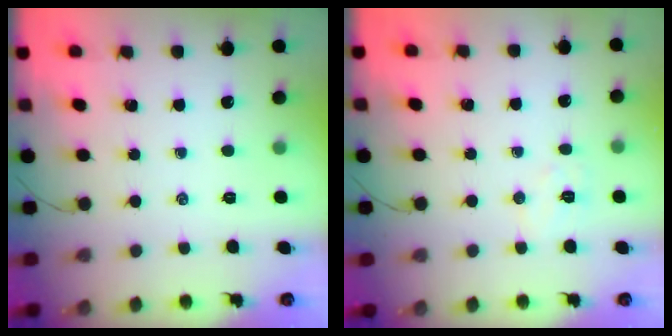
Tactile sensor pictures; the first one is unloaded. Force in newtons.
{"total": 4.9, "press": 4.7, "slide": 1.0}